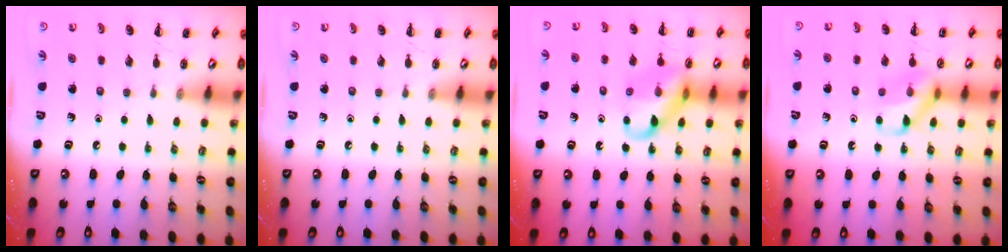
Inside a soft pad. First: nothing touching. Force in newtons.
{"total": 0.0}
{"total": 11.8, "press": 11.8, "slide": 1.2}
{"total": 10.9, "press": 10.8, "slide": 1.2}